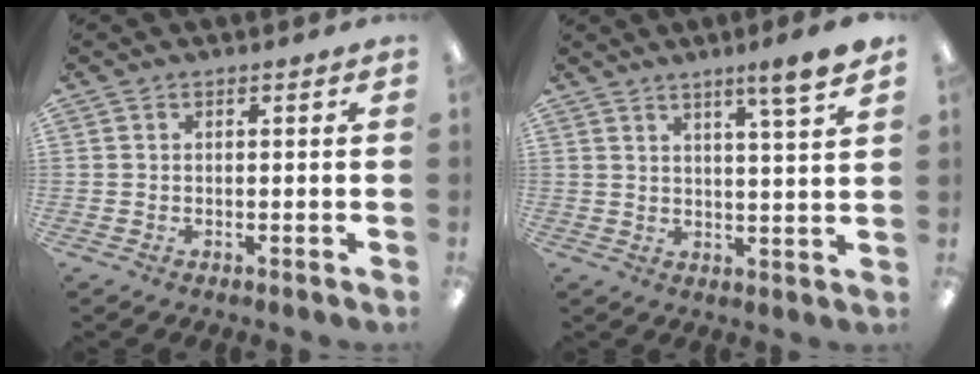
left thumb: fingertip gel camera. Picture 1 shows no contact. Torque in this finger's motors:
{"motor_torque": [0.81, 0.33, 0.27, -0.20, 0.03]}